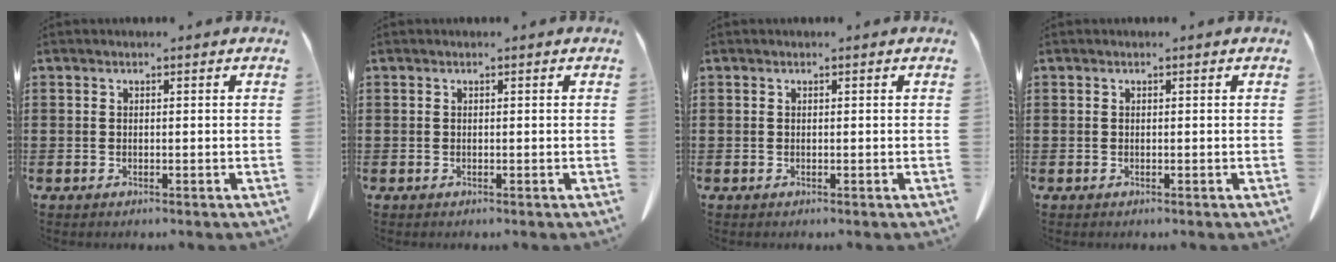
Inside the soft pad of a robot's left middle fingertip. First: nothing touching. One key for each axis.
{"total": 0.0}
{"total": 0.0}
{"total": 0.0}